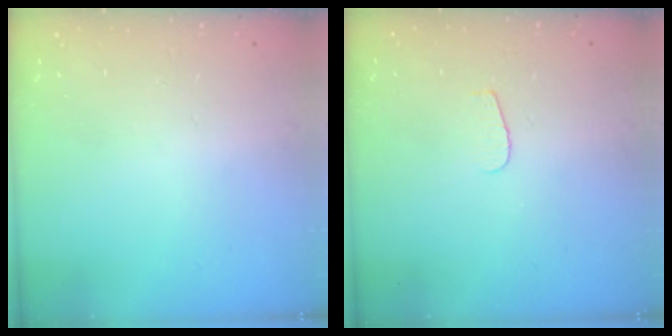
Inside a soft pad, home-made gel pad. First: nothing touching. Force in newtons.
{"total": 3.7, "press": 3.6, "slide": 0.4}